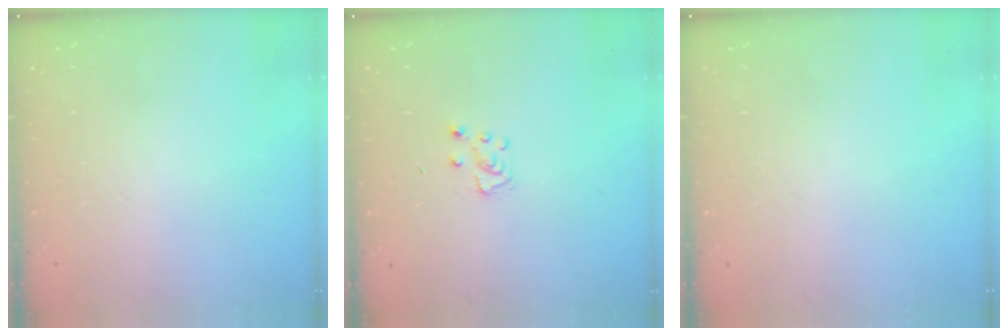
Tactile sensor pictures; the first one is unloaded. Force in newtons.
{"total": 5.1, "press": 5.0, "slide": 0.6}
{"total": 0.0}